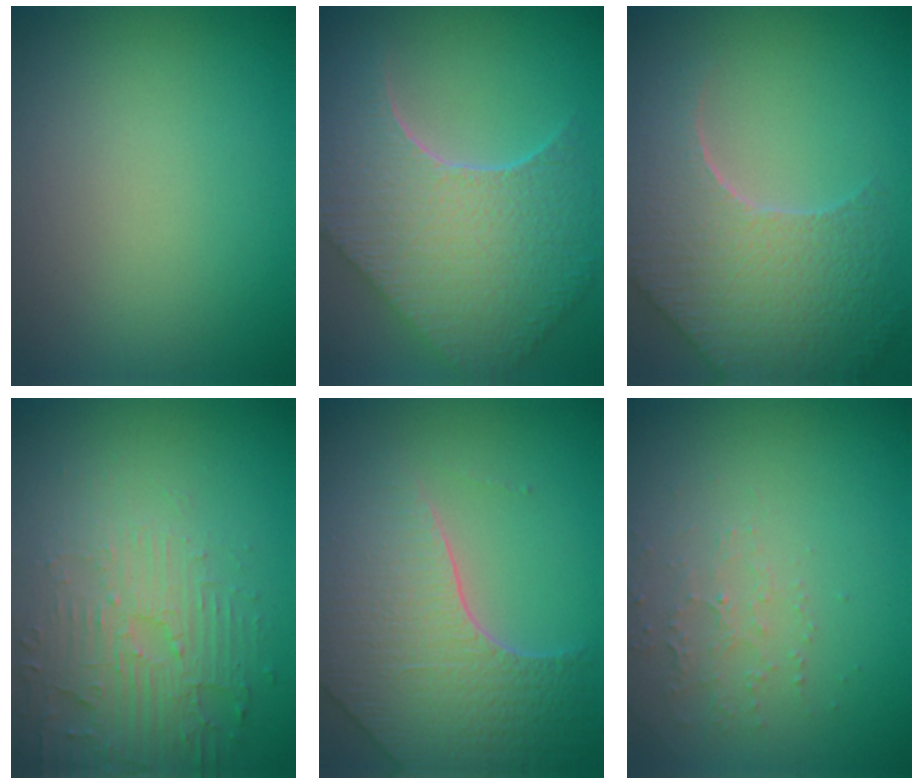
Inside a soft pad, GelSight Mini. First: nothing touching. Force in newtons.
{"total": 9.7, "press": 7.0, "slide": 6.7}
{"total": 8.3, "press": 6.1, "slide": 5.6}
{"total": 5.5, "press": 3.5, "slide": 4.2}
{"total": 6.6, "press": 5.3, "slide": 3.8}
{"total": 1.9, "press": 1.8, "slide": 0.6}